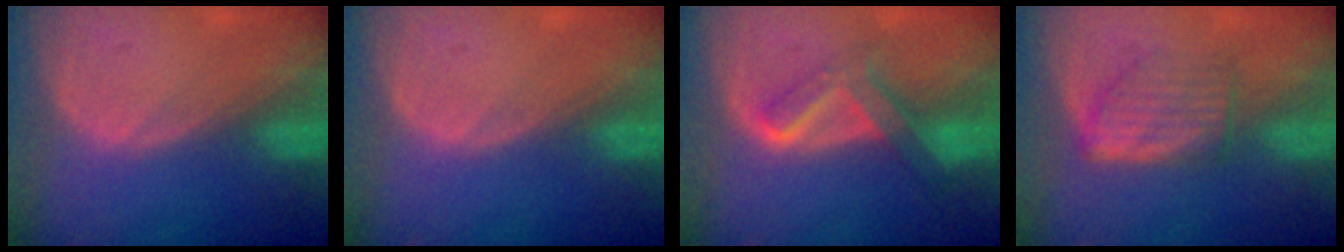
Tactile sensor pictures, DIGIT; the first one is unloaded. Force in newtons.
{"total": 0.0}
{"total": 6.7, "press": 5.6, "slide": 3.6}
{"total": 5.2, "press": 5.0, "slide": 1.4}